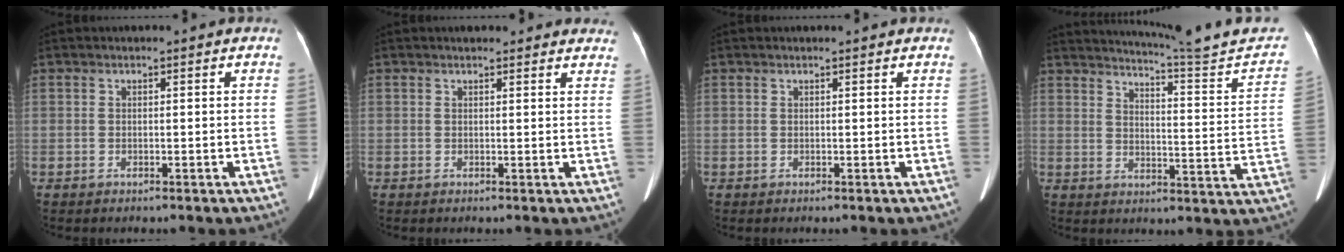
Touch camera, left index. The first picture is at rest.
{"total": 6.8, "force": [6.1, 2.4, 1.7], "torque": [0.004, 0.015, 0.056]}
{"total": 1.3, "force": [1.2, 0.0, 0.5], "torque": [-0.011, 0.012, 0.018]}
{"total": 19.2, "force": [17.9, -0.8, 6.9], "torque": [-0.100, -0.071, 0.220]}